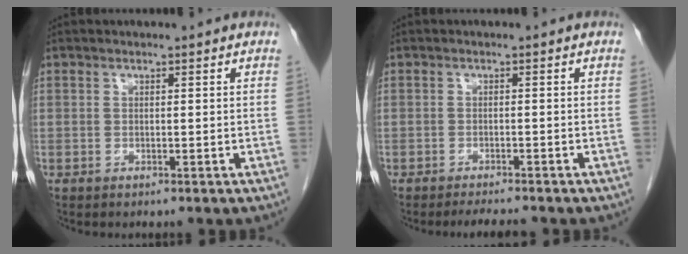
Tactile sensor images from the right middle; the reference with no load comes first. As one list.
[{"total": 2.9, "force": [-2.7, -0.1, 1.1], "torque": [-0.021, -0.011, -0.040]}]